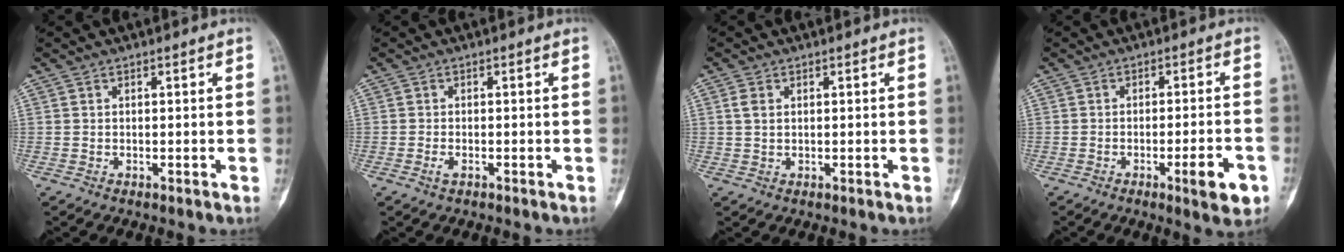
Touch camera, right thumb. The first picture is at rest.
{"total": 1.2, "force": [-0.6, 0.5, 0.8], "torque": [-0.017, 0.002, -0.013]}
{"total": 2.3, "force": [0.6, 1.5, 1.6], "torque": [-0.033, 0.002, 0.015]}
{"total": 6.8, "force": [-3.0, 1.4, 5.9], "torque": [-0.073, 0.010, -0.038]}